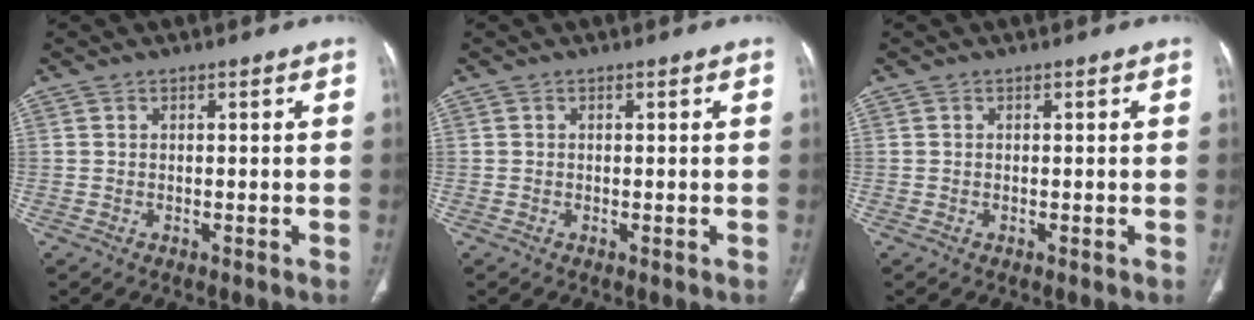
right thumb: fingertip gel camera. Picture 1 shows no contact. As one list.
[{"total": 0.0}, {"total": 0.0}]